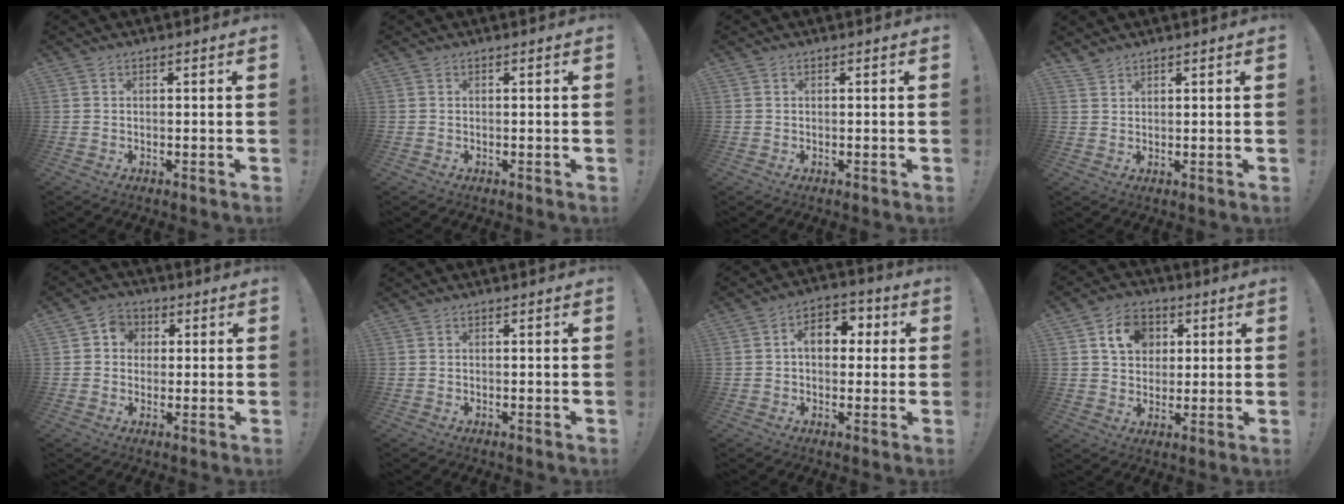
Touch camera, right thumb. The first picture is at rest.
{"total": 0.0}
{"total": 0.0}
{"total": 2.0, "force": [1.9, 0.5, 0.6], "torque": [-0.012, -0.011, 0.036]}
{"total": 5.2, "force": [0.7, 5.0, 1.5], "torque": [-0.016, 0.001, 0.012]}
{"total": 0.0}
{"total": 9.3, "force": [1.4, 6.4, 6.7], "torque": [-0.094, 0.014, 0.022]}
{"total": 10.7, "force": [4.0, 8.6, 4.8], "torque": [-0.073, -0.004, 0.077]}